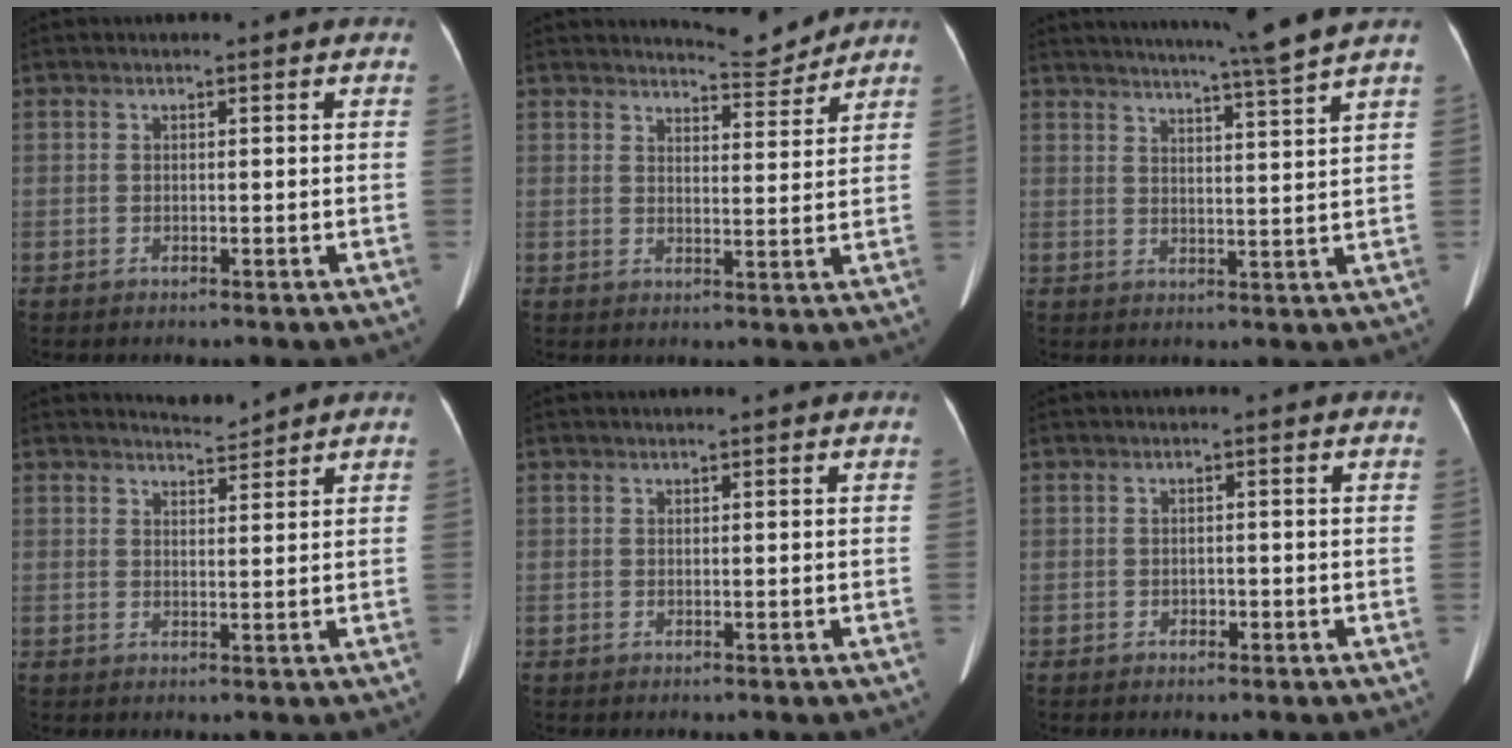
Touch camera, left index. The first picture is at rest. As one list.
[{"total": 4.5, "force": [4.5, 0.0, -0.2], "torque": [-0.005, -0.017, 0.063]}, {"total": 10.3, "force": [8.9, -2.5, 4.5], "torque": [-0.069, -0.023, 0.119]}, {"total": 2.2, "force": [2.1, -0.3, -0.4], "torque": [-0.002, -0.004, 0.041]}, {"total": 0.0}, {"total": 1.0, "force": [-0.7, 0.6, 0.4], "torque": [-0.005, 0.002, -0.011]}]